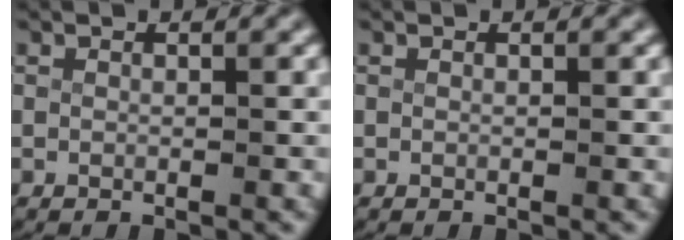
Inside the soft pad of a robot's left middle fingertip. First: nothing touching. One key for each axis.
{"total": 0.0}